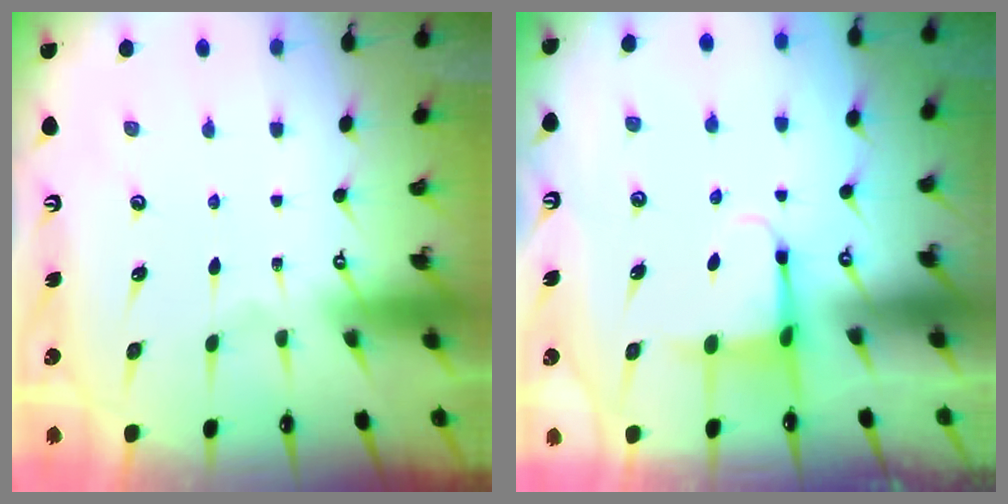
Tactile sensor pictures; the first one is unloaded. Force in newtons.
{"total": 3.8, "press": 3.5, "slide": 1.3}